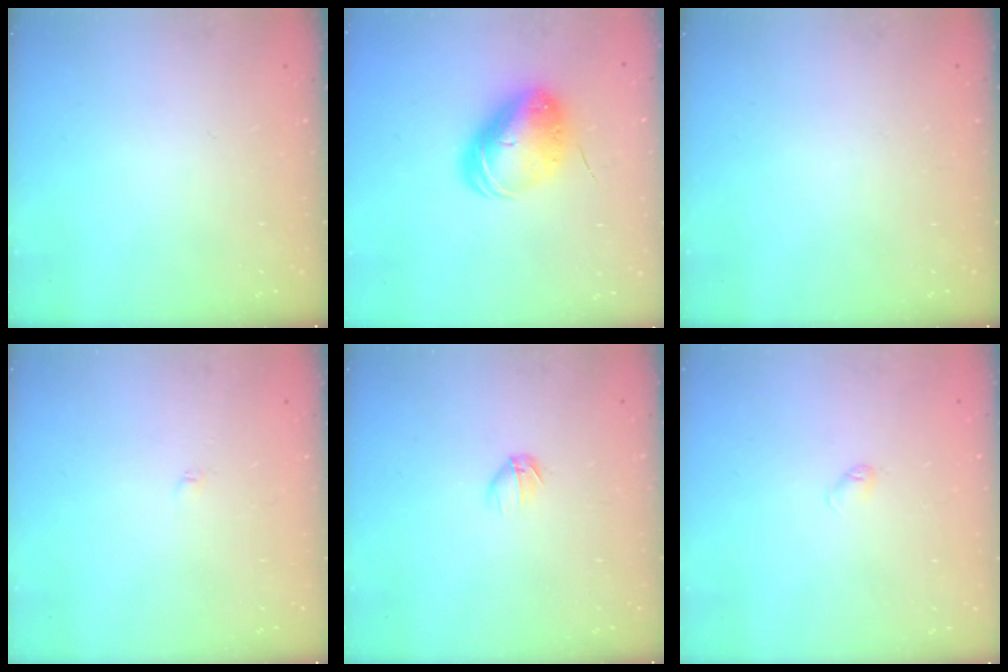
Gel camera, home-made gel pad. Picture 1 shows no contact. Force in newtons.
{"total": 10.9, "press": 10.7, "slide": 2.0}
{"total": 0.0}
{"total": 1.8, "press": 1.7, "slide": 0.3}
{"total": 3.7, "press": 3.6, "slide": 1.1}
{"total": 2.9, "press": 2.8, "slide": 0.5}